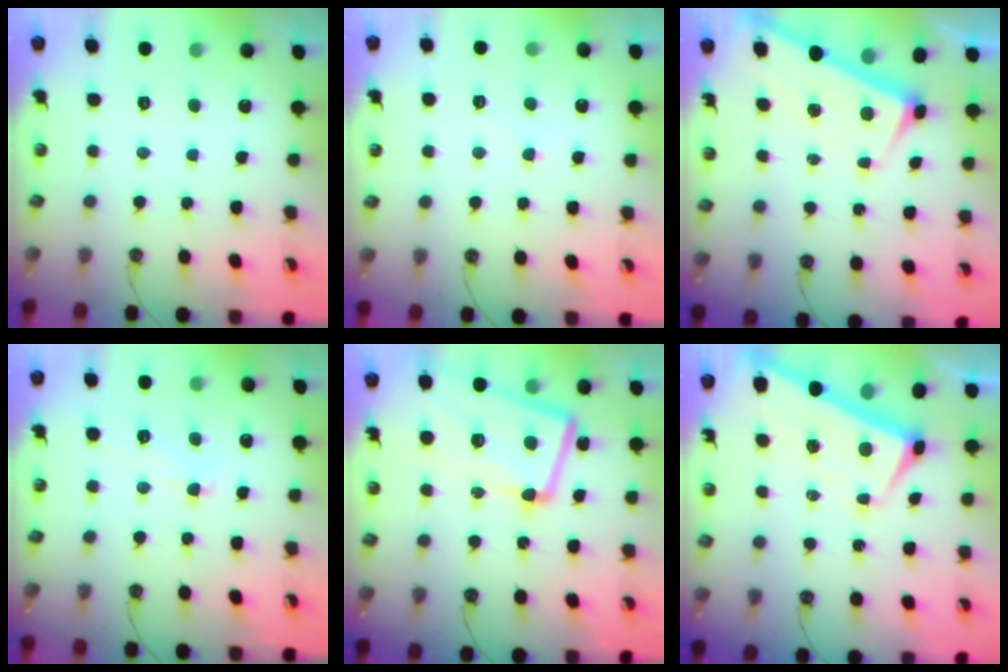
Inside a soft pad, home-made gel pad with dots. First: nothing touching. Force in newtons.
{"total": 4.4, "press": 4.3, "slide": 0.7}
{"total": 2.9, "press": 2.9, "slide": 0.1}
{"total": 2.4, "press": 2.4, "slide": 0.5}
{"total": 10.8, "press": 10.6, "slide": 2.1}
{"total": 3.1, "press": 3.1, "slide": 0.5}